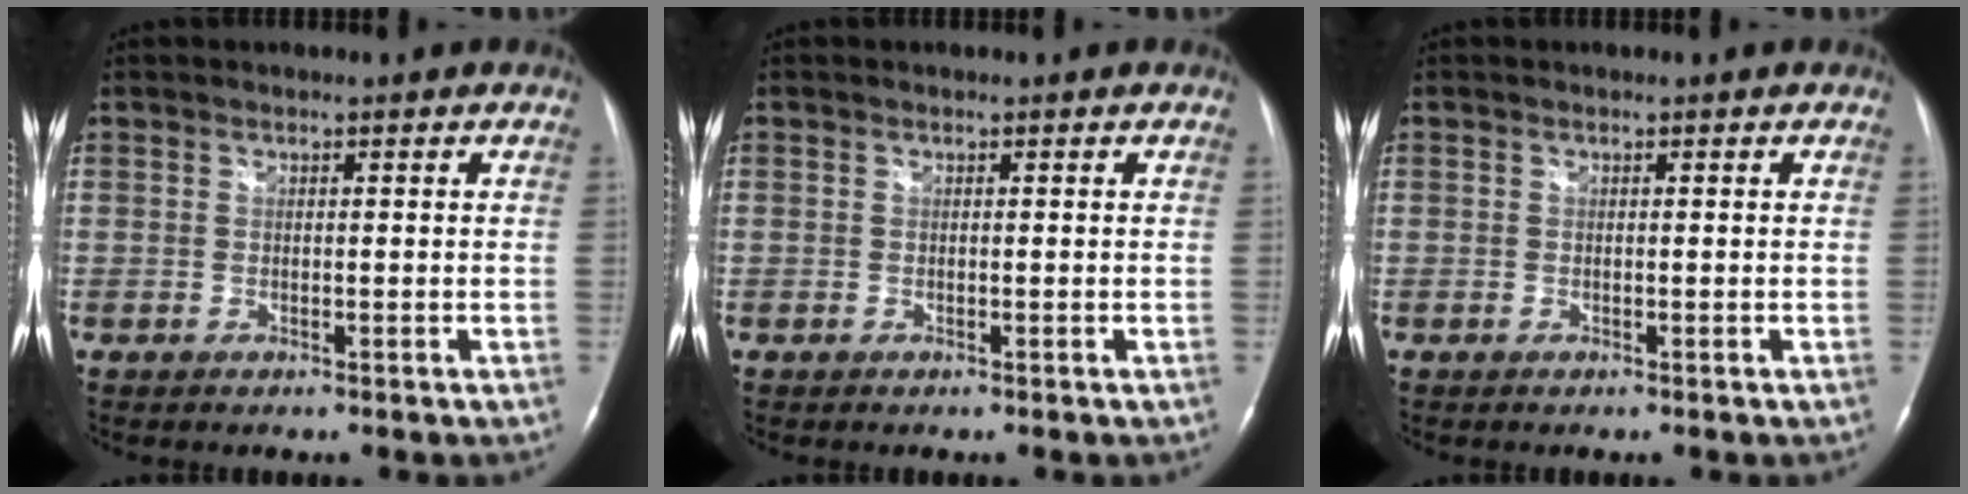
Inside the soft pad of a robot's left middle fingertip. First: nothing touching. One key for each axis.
{"total": 0.0}
{"total": 0.0}